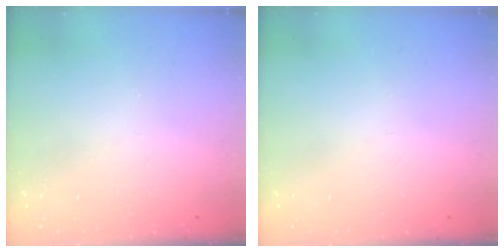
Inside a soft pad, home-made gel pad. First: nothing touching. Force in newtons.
{"total": 0.0}